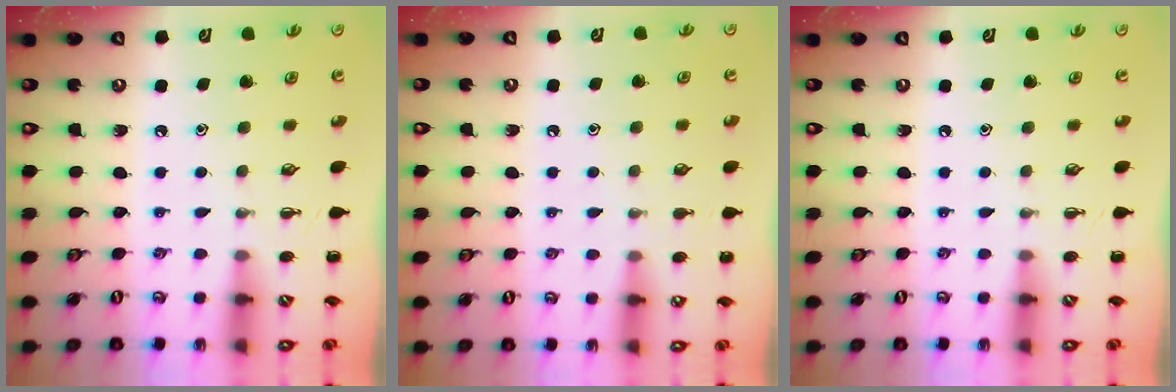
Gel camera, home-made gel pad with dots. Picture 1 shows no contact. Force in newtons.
{"total": 3.1, "press": 3.0, "slide": 1.0}
{"total": 0.0}